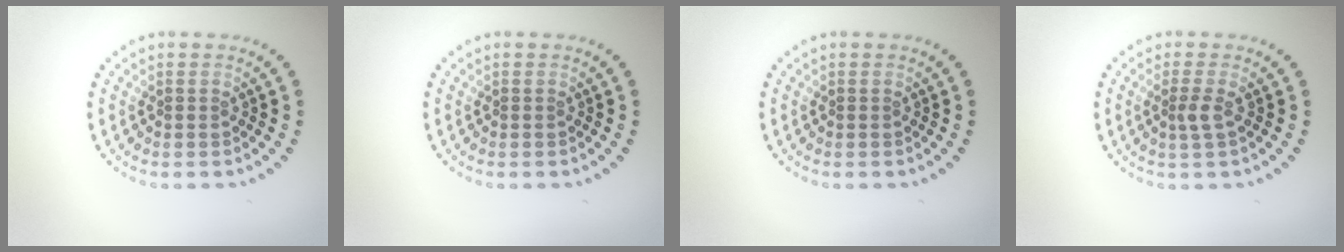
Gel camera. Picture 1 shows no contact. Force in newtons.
{"total": 0.0}
{"total": 0.0}
{"total": 1.4, "press": 1.1, "slide": 0.8}